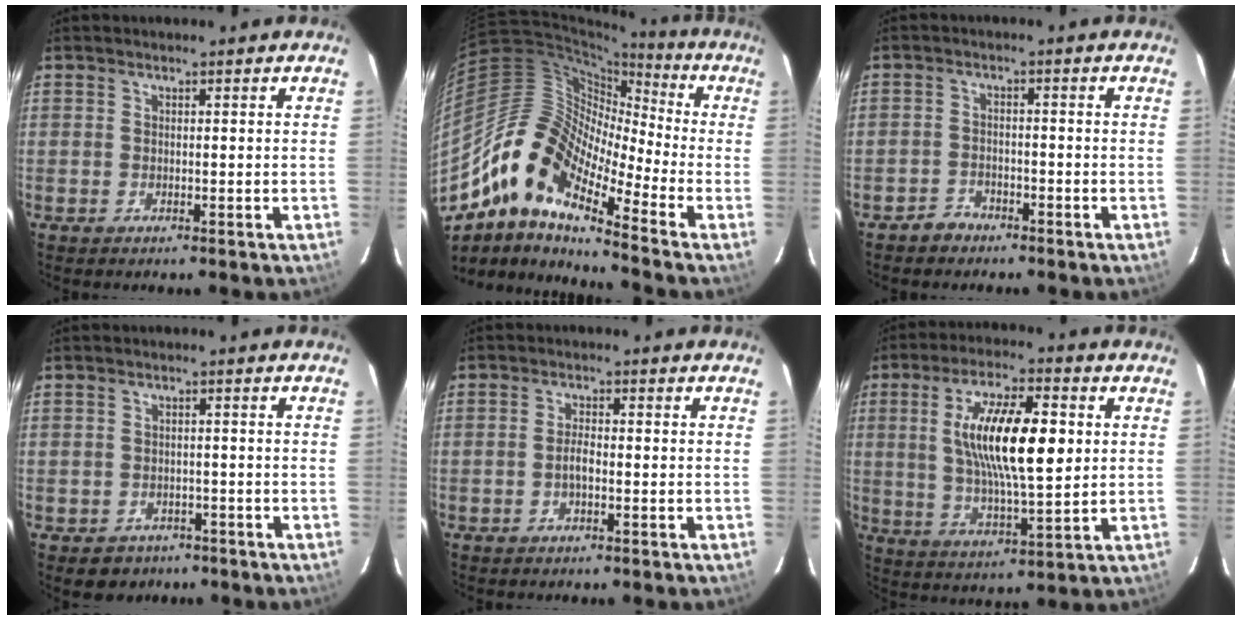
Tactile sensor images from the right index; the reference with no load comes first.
{"total": 15.5, "force": [-9.8, 5.0, 11.0], "torque": [-0.177, 0.004, -0.208]}
{"total": 3.0, "force": [-2.4, 1.7, 0.3], "torque": [-0.013, 0.009, -0.041]}
{"total": 4.7, "force": [-2.8, 3.7, 0.6], "torque": [-0.016, 0.016, -0.031]}
{"total": 2.0, "force": [-0.8, 0.7, 1.7], "torque": [-0.036, 0.002, -0.015]}
{"total": 15.8, "force": [2.6, 4.6, 14.8], "torque": [-0.269, 0.006, 0.049]}